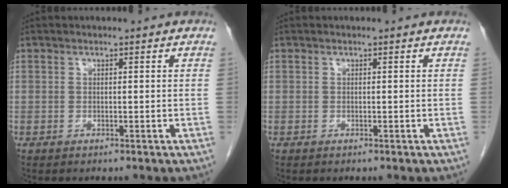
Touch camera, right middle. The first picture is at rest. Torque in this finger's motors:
{"motor_torque": [-0.13, -0.17, 0.01, 0.00]}